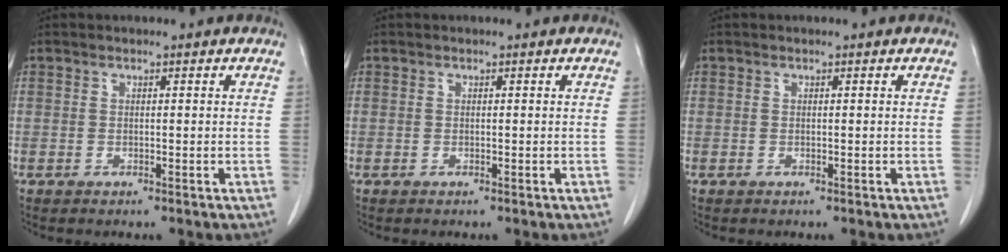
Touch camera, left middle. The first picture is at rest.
{"total": 0.0}
{"total": 0.0}